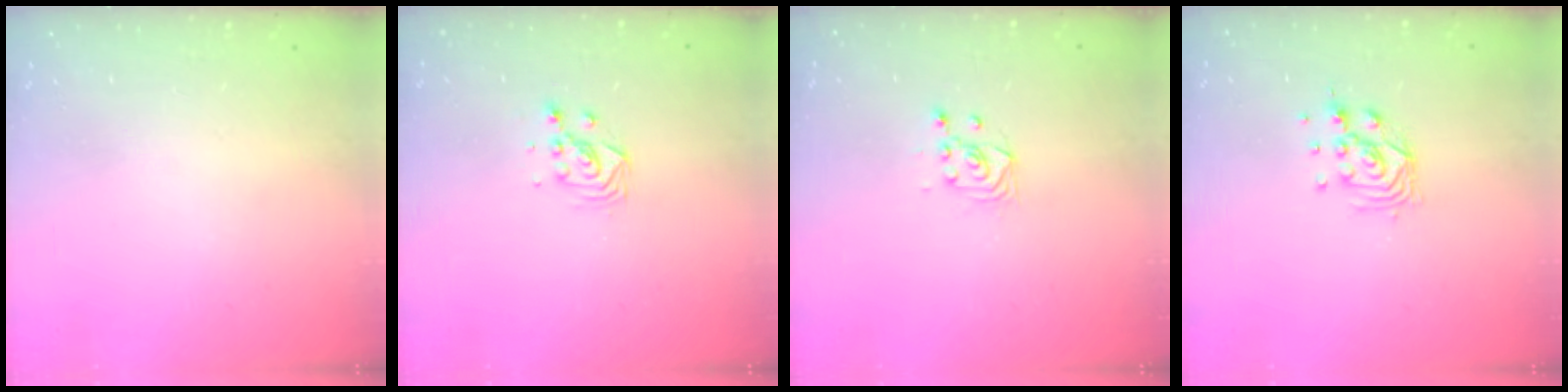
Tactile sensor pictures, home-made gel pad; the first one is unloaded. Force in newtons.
{"total": 3.4, "press": 3.4, "slide": 0.2}
{"total": 3.2, "press": 3.1, "slide": 0.9}
{"total": 7.9, "press": 7.8, "slide": 0.6}